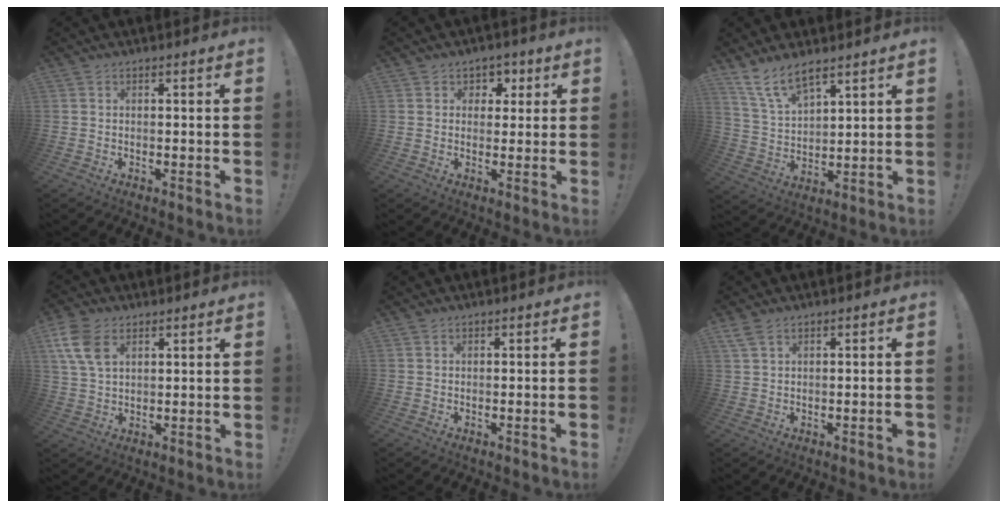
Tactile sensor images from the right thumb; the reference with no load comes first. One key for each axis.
{"total": 4.3, "fx": 1.5, "fy": 4.0, "fz": 0.7, "tx": 0.003, "ty": -0.008, "tz": 0.025}
{"total": 9.4, "fx": 7.3, "fy": 3.3, "fz": 4.9, "tx": -0.101, "ty": -0.040, "tz": 0.143}
{"total": 9.8, "fx": 4.3, "fy": 6.1, "fz": 6.3, "tx": -0.122, "ty": -0.007, "tz": 0.084}
{"total": 0.9, "fx": -0.4, "fy": -0.3, "fz": 0.8, "tx": -0.014, "ty": 0.000, "tz": -0.008}
{"total": 3.0, "fx": 0.5, "fy": 1.0, "fz": 2.8, "tx": -0.050, "ty": 0.002, "tz": 0.014}